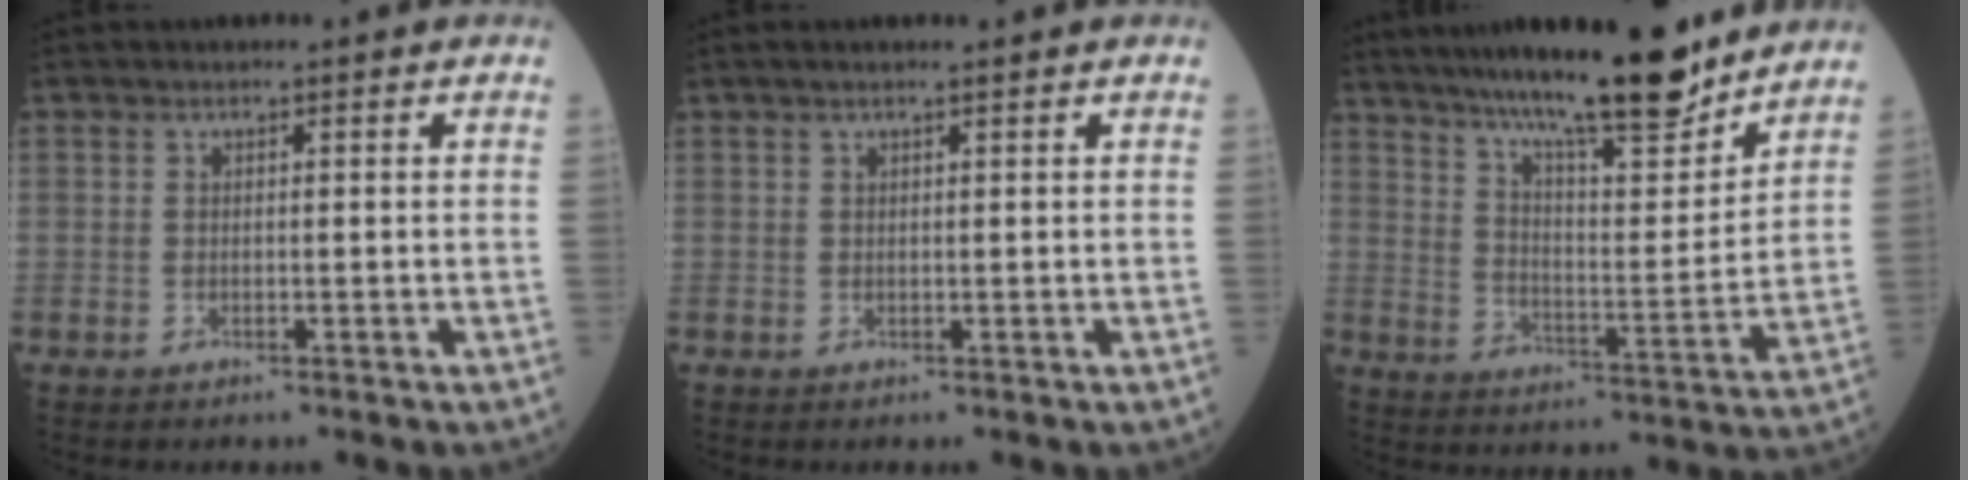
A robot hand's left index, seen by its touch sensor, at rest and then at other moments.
{"total": 2.0, "force": [1.5, -0.1, 1.3], "torque": [-0.022, 0.015, 0.024]}
{"total": 18.6, "force": [15.7, 1.9, 9.9], "torque": [-0.157, -0.003, 0.245]}